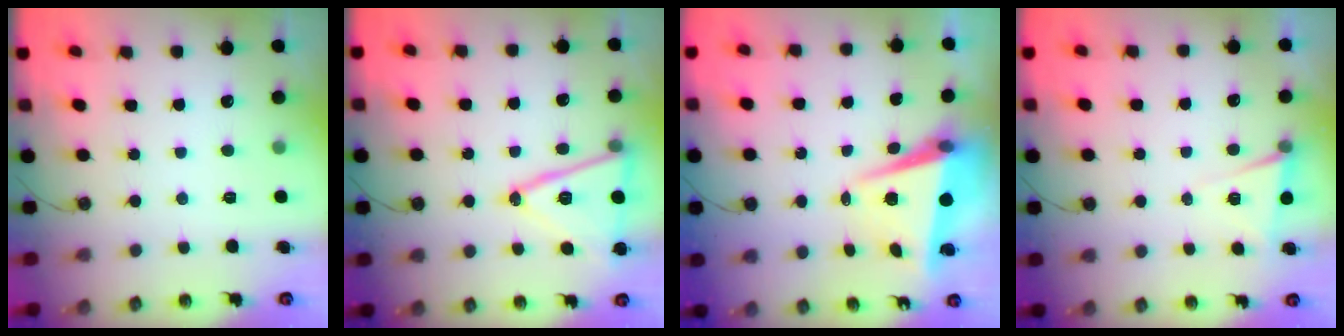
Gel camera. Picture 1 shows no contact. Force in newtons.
{"total": 15.6, "press": 15.2, "slide": 3.5}
{"total": 6.7, "press": 6.5, "slide": 1.9}
{"total": 5.3, "press": 3.6, "slide": 3.8}